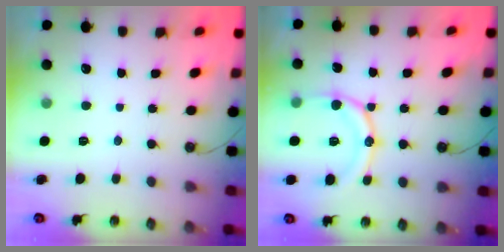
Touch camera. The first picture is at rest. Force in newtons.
{"total": 14.4, "press": 14.2, "slide": 2.6}